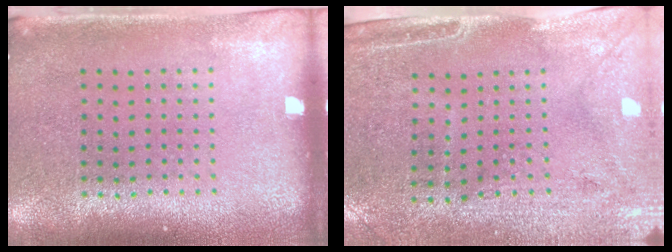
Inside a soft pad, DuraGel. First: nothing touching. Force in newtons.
{"total": 3.0, "press": 2.5, "slide": 1.5}